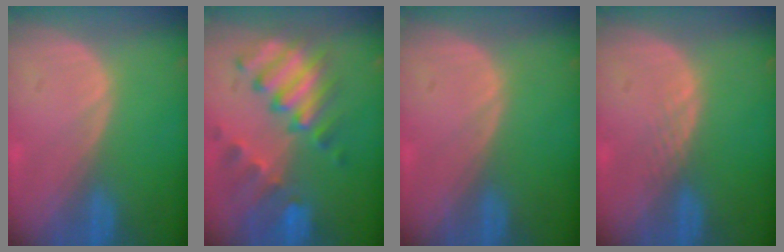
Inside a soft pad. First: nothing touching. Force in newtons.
{"total": 10.1, "press": 8.9, "slide": 4.8}
{"total": 0.0}
{"total": 1.3, "press": 1.2, "slide": 0.1}